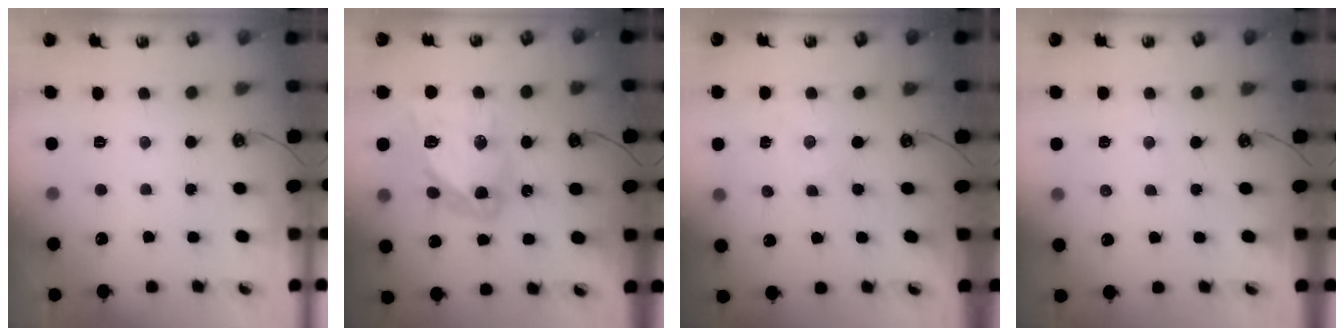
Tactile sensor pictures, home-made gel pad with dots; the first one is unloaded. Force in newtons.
{"total": 16.5, "press": 16.5, "slide": 1.7}
{"total": 0.0}
{"total": 2.9, "press": 2.9, "slide": 0.3}